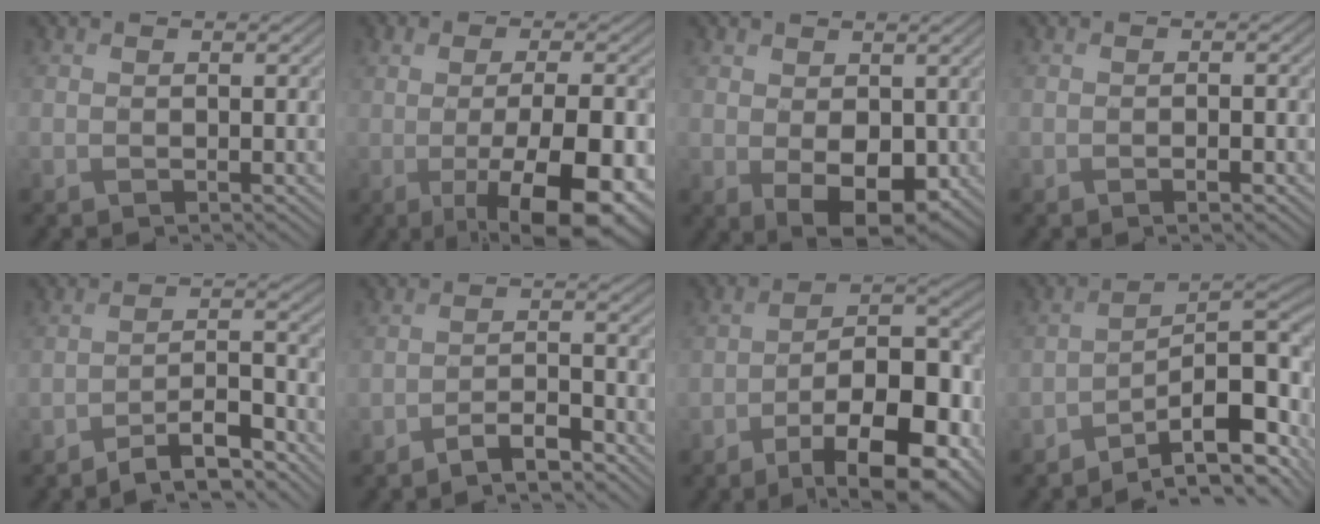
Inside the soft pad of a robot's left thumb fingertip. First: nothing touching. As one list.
[{"total": 12.8, "force": [-3.1, 5.0, 11.3], "torque": [-0.159, -0.014, -0.038]}, {"total": 6.0, "force": [-0.3, 3.8, 4.6], "torque": [-0.090, -0.018, 0.001]}, {"total": 1.3, "force": [-0.6, 0.3, 1.1], "torque": [-0.017, 0.000, -0.010]}, {"total": 5.8, "force": [-4.6, 1.2, 3.3], "torque": [-0.052, 0.009, -0.083]}, {"total": 3.7, "force": [-3.0, 0.7, 2.1], "torque": [-0.039, 0.007, -0.058]}, {"total": 14.7, "force": [-7.9, 6.1, 10.8], "torque": [-0.161, -0.006, -0.131]}, {"total": 12.9, "force": [-6.3, 4.9, 10.1], "torque": [-0.142, -0.007, -0.103]}]